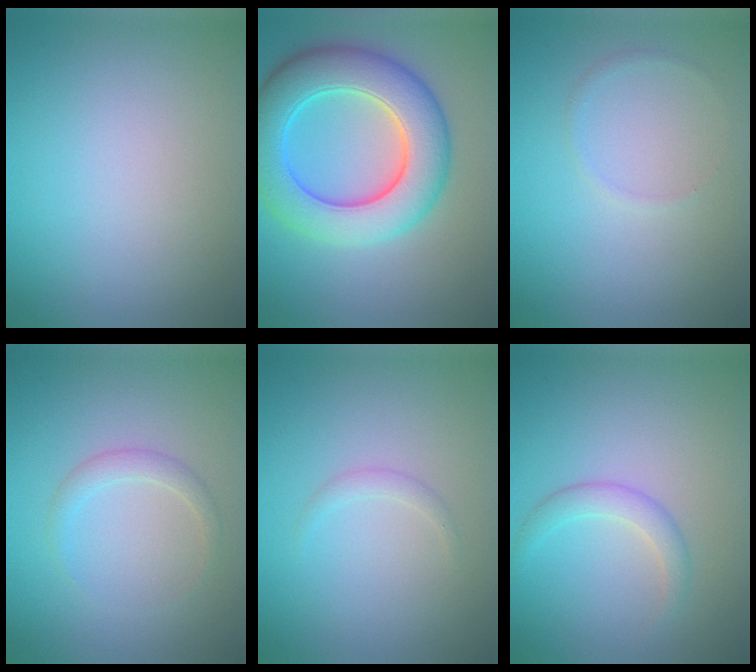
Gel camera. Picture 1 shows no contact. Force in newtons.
{"total": 9.1, "press": 9.1, "slide": 0.3}
{"total": 0.6, "press": 0.6, "slide": 0.1}
{"total": 1.4, "press": 1.4, "slide": 0.1}
{"total": 0.8, "press": 0.8, "slide": 0.1}
{"total": 1.9, "press": 1.9, "slide": 0.2}